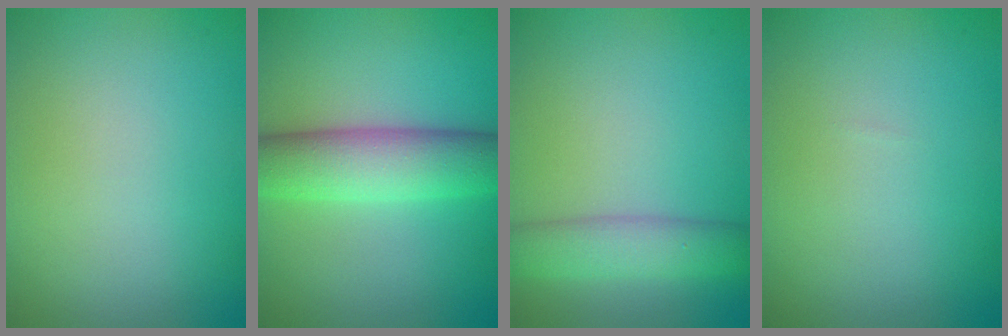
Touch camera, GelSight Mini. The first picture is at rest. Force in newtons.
{"total": 6.7, "press": 6.7, "slide": 0.1}
{"total": 4.0, "press": 4.0, "slide": 0.1}
{"total": 0.0}